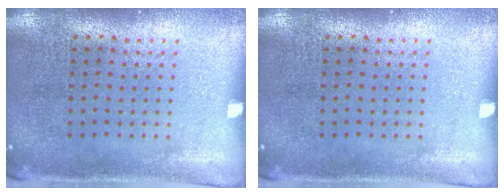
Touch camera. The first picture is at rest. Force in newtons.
{"total": 0.0}